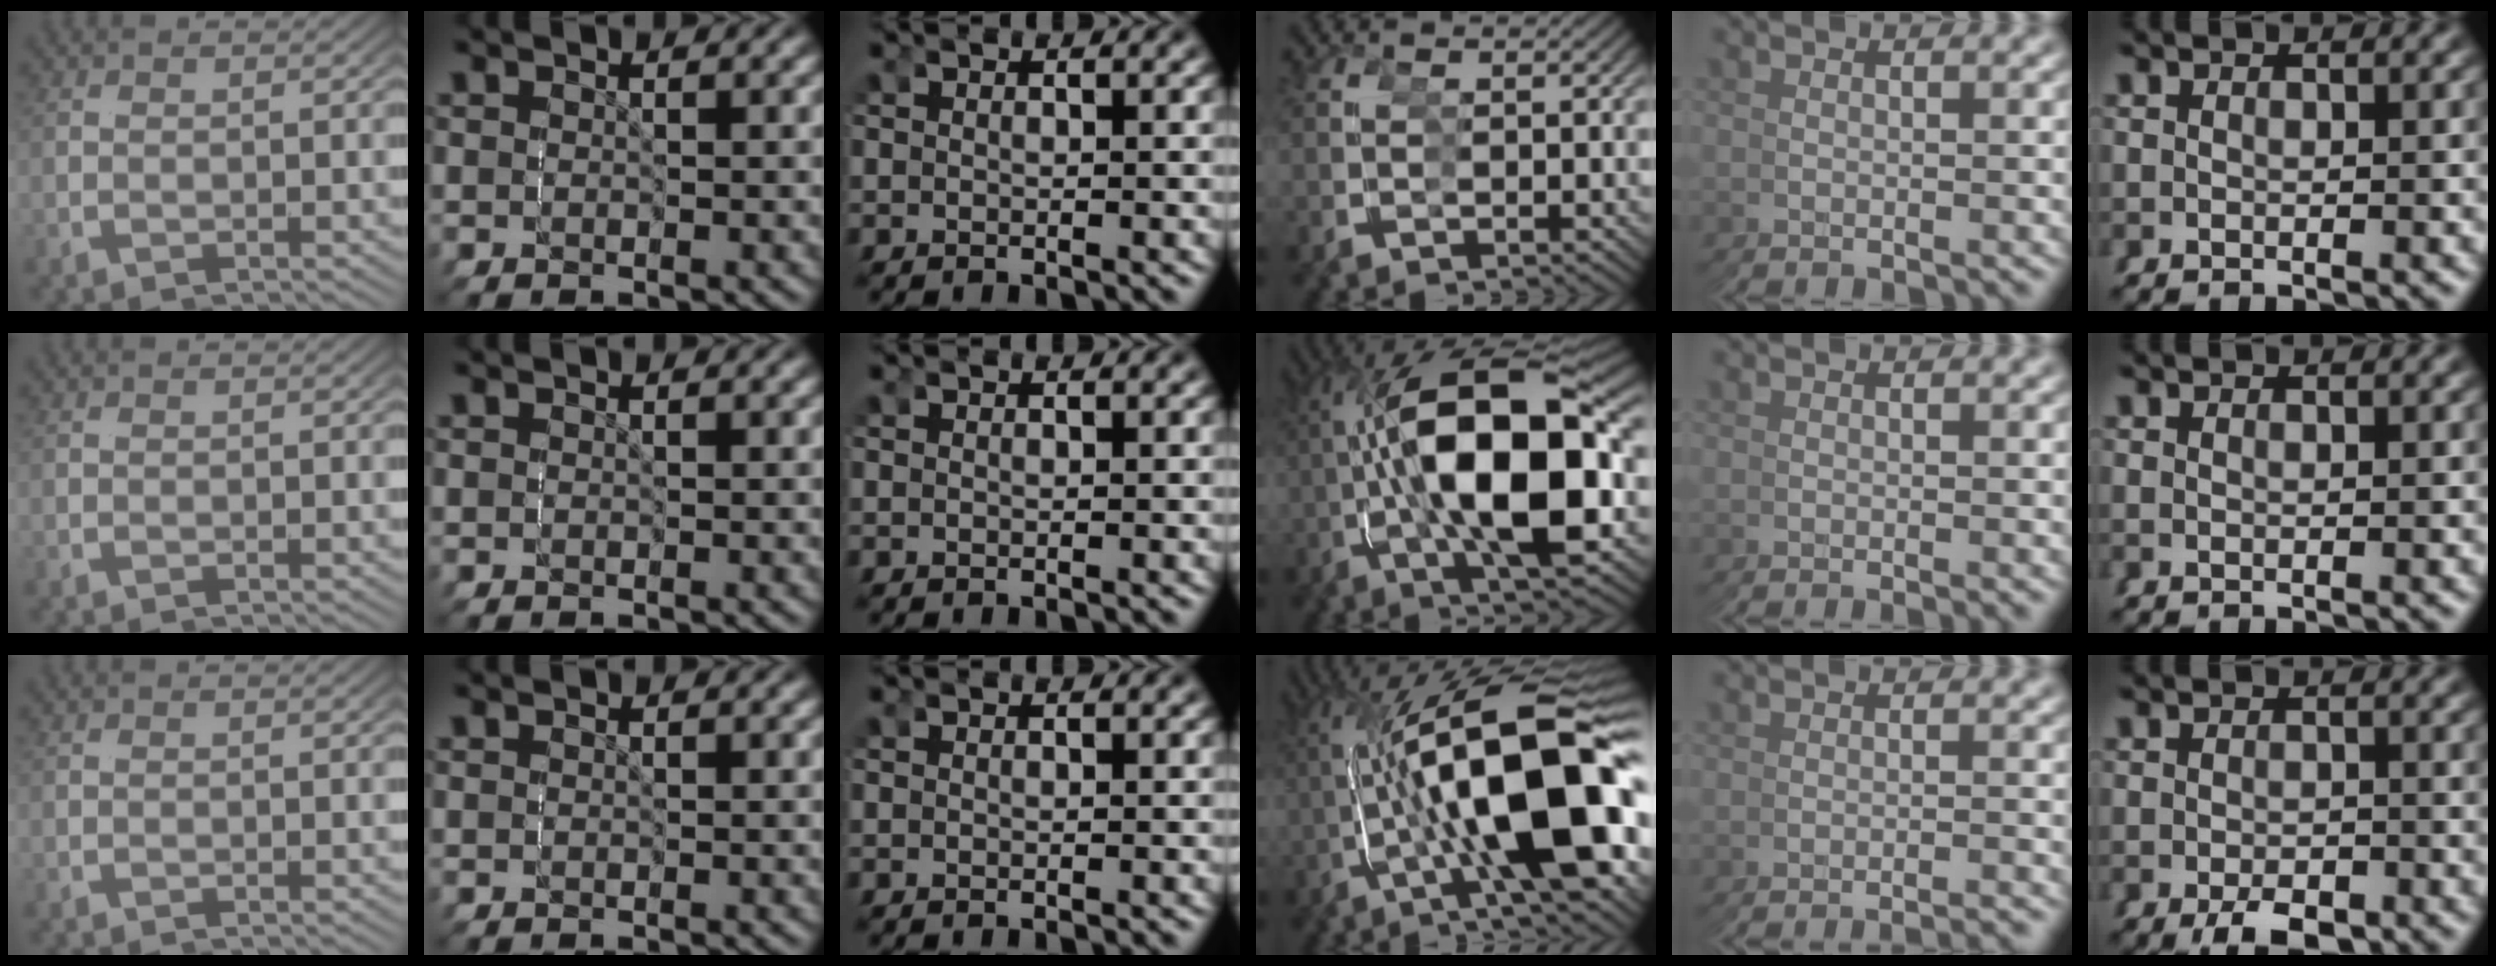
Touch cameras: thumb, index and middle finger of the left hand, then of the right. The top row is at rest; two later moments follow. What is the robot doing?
{"motion": "grasp_and_lifting", "object": "screwdriver"}